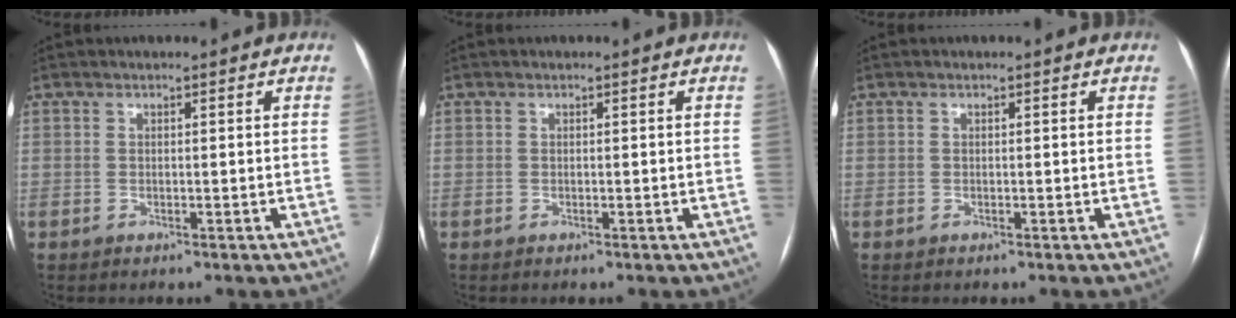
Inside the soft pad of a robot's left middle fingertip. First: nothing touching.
{"total": 0.0}
{"total": 0.0}